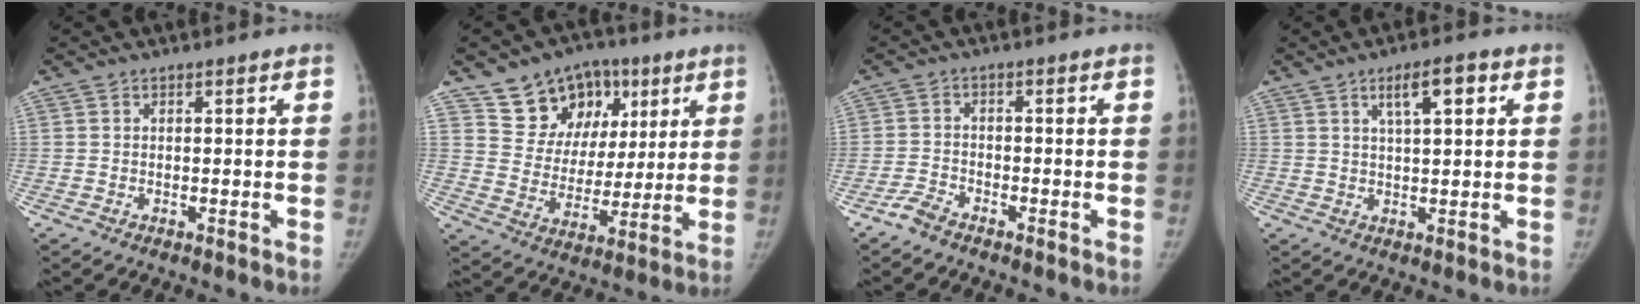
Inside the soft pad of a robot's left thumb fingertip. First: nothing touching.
{"total": 15.1, "force": [8.2, 11.2, 5.8], "torque": [-0.048, -0.020, 0.140]}
{"total": 2.9, "force": [-2.6, 0.9, 1.0], "torque": [-0.027, 0.009, -0.053]}
{"total": 6.0, "force": [2.6, 1.8, 5.1], "torque": [-0.077, 0.000, 0.042]}